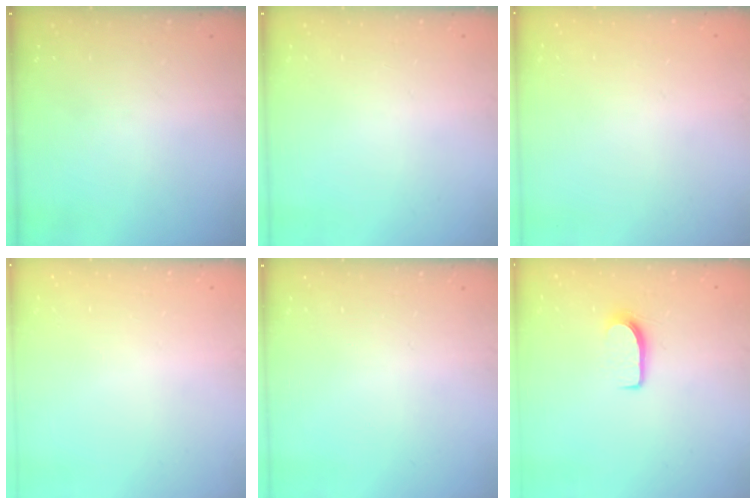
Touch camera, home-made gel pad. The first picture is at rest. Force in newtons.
{"total": 0.0}
{"total": 0.0}
{"total": 0.0}
{"total": 0.0}
{"total": 6.5, "press": 6.4, "slide": 0.6}